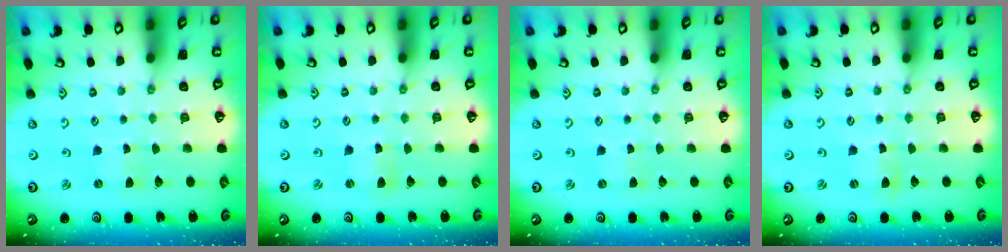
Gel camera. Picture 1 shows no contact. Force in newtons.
{"total": 0.7, "press": 0.7, "slide": 0.1}
{"total": 0.7, "press": 0.7, "slide": 0.3}
{"total": 1.2, "press": 1.2, "slide": 0.3}